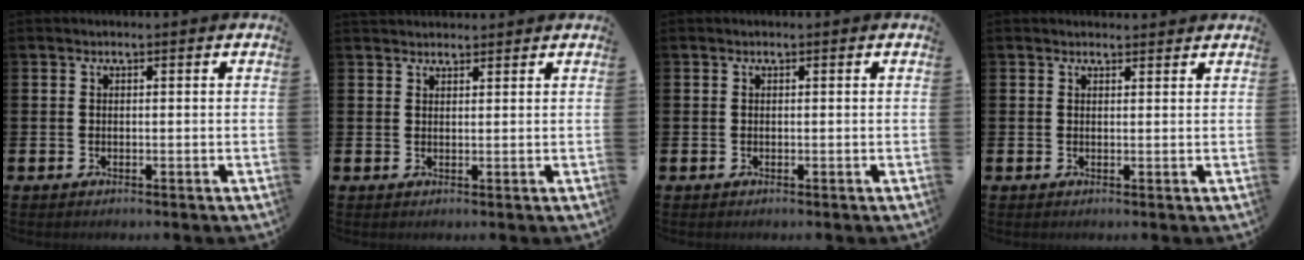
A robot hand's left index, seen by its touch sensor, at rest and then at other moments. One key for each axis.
{"total": 1.8, "fx": 1.8, "fy": 0.5, "fz": 0.0, "tx": 0.007, "ty": -0.006, "tz": 0.031}
{"total": 0.0}
{"total": 1.1, "fx": 1.1, "fy": 0.3, "fz": 0.0, "tx": 0.008, "ty": -0.003, "tz": 0.019}